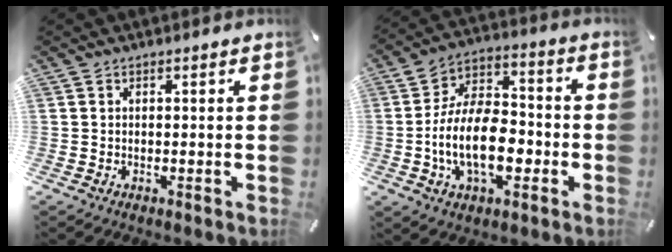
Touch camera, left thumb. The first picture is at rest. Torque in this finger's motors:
{"motor_torque": [2.21, 2.80, 0.53, -0.03, 0.24]}